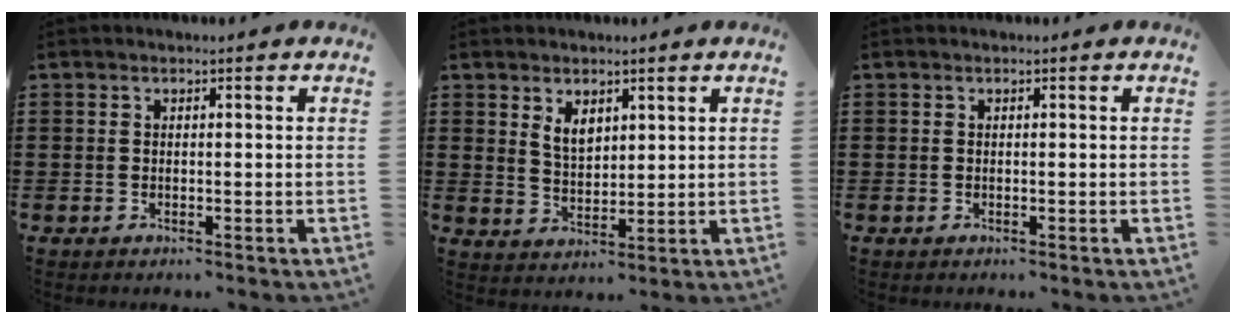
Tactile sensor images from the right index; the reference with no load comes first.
{"total": 3.8, "force": [2.2, 2.3, 2.1], "torque": [-0.049, 0.007, 0.040]}
{"total": 0.0}